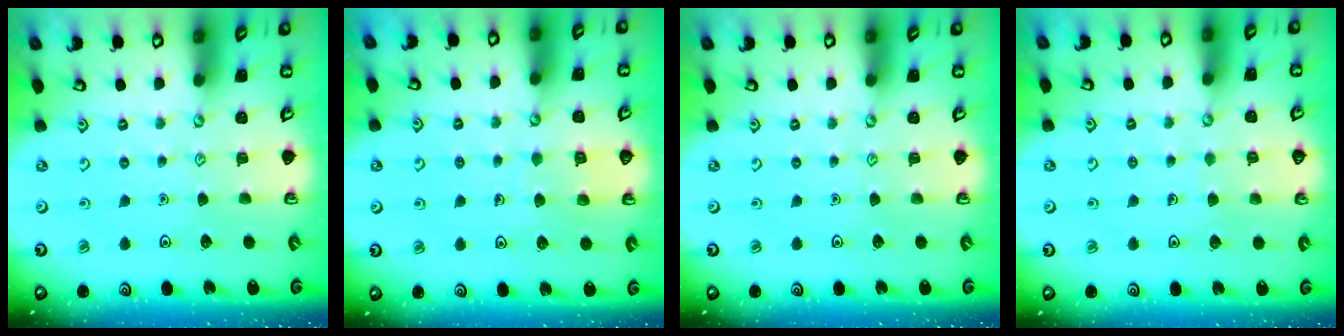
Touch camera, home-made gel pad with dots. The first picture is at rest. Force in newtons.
{"total": 5.6, "press": 5.6, "slide": 0.2}
{"total": 0.0}
{"total": 3.2, "press": 3.2, "slide": 0.2}